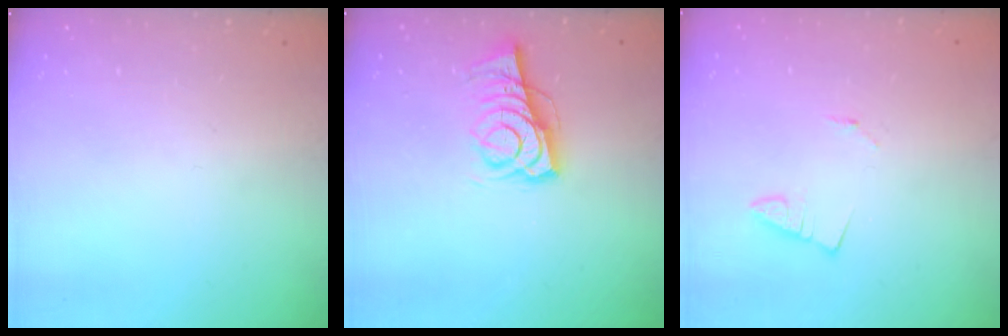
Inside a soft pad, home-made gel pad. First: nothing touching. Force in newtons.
{"total": 6.9, "press": 6.8, "slide": 0.8}
{"total": 1.3, "press": 1.3, "slide": 0.1}